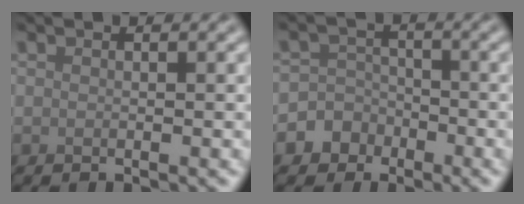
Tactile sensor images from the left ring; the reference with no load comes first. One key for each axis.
{"total": 4.3, "fx": -2.3, "fy": 3.6, "fz": 0.2, "tx": 0.030, "ty": 0.000, "tz": -0.057}